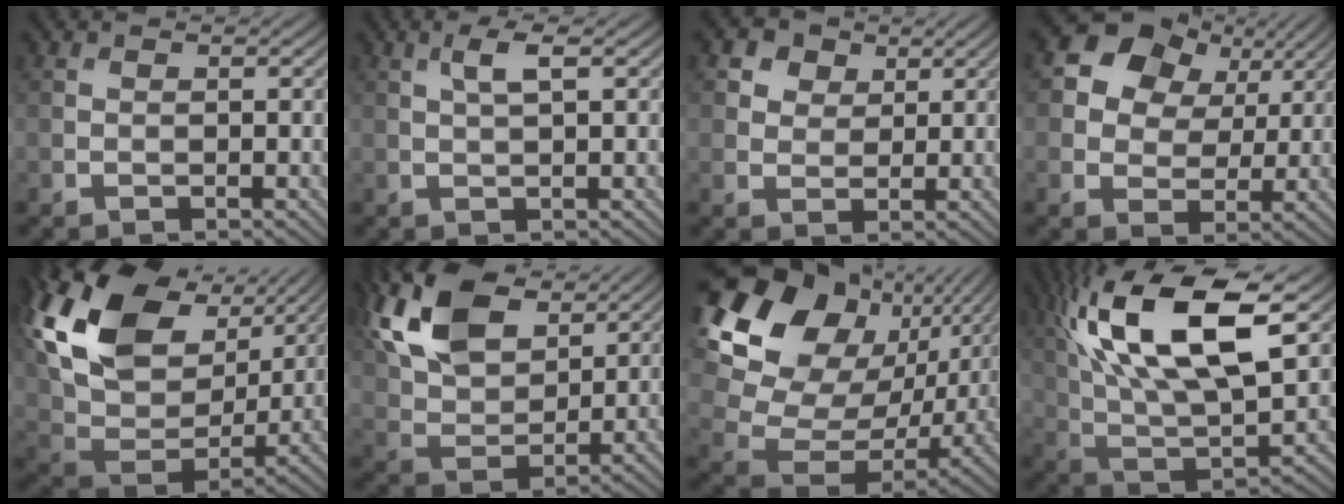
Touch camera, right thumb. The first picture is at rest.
{"total": 2.6, "force": [1.0, 0.5, 2.3], "torque": [-0.049, 0.007, 0.018]}
{"total": 5.9, "force": [3.3, 4.2, 2.4], "torque": [-0.079, -0.005, 0.061]}
{"total": 11.1, "force": [5.3, 8.3, 5.2], "torque": [-0.137, 0.032, 0.092]}
{"total": 17.2, "force": [7.3, 11.0, 11.2], "torque": [-0.261, 0.014, 0.141]}
{"total": 14.1, "force": [7.2, 7.8, 9.2], "torque": [-0.226, 0.027, 0.132]}
{"total": 19.6, "force": [7.1, 14.4, 11.2], "torque": [-0.271, 0.023, 0.146]}
{"total": 18.9, "force": [7.9, 7.6, 15.4], "torque": [-0.325, 0.029, 0.135]}